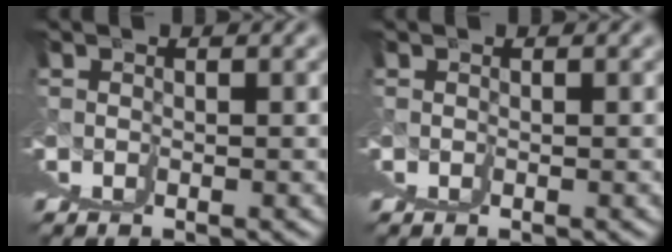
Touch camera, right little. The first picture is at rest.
{"total": 0.0}